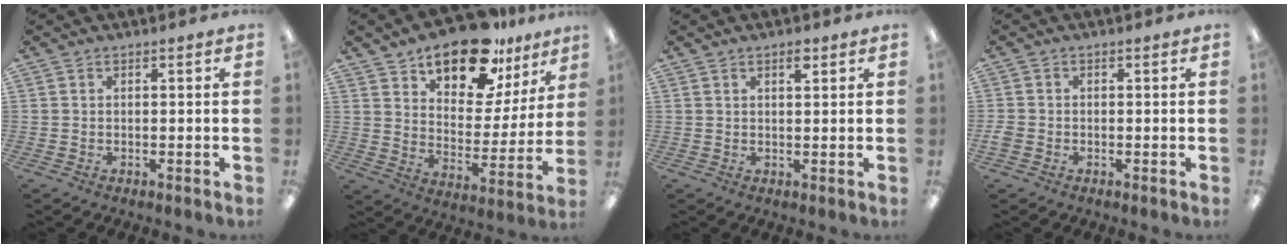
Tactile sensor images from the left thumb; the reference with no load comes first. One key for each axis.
{"total": 17.9, "fx": 13.8, "fy": 8.1, "fz": 8.1, "tx": -0.121, "ty": -0.096, "tz": 0.240}
{"total": 2.4, "fx": 1.6, "fy": 0.8, "fz": 1.6, "tx": -0.019, "ty": -0.004, "tz": 0.025}
{"total": 1.7, "fx": -0.7, "fy": 1.4, "fz": 0.8, "tx": -0.012, "ty": 0.002, "tz": -0.011}